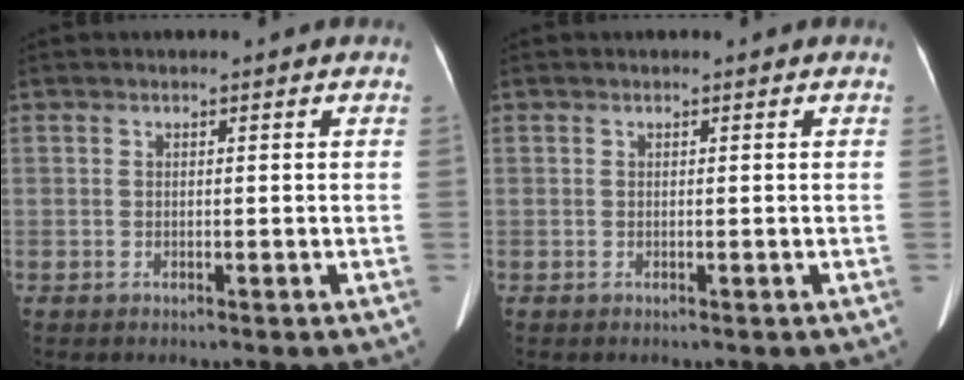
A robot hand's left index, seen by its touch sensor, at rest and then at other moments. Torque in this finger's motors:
{"motor_torque": [-0.05, 0.05, 0.00, 0.00]}